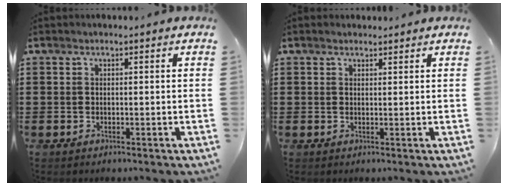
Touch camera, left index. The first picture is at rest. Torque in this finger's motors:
{"motor_torque": [1.10, -1.03, -0.04, -0.02]}